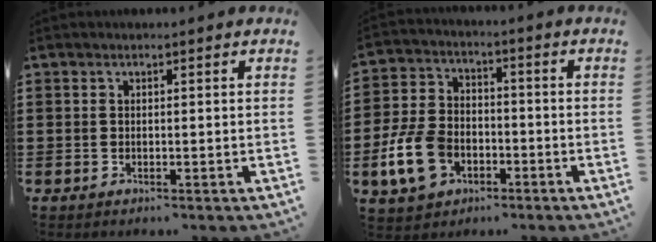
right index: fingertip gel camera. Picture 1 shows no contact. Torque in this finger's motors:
{"motor_torque": [0.93, 0.89, 0.86, 0.21]}